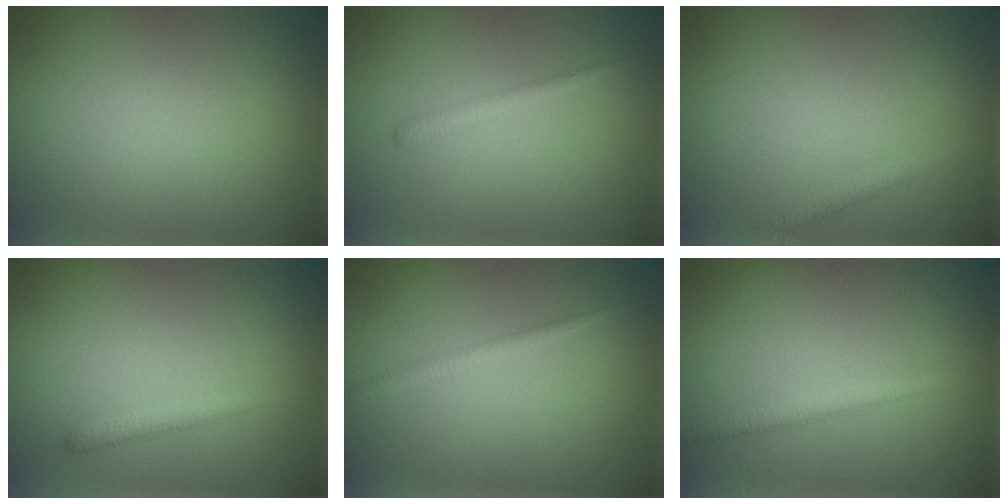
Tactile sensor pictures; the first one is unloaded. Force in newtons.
{"total": 1.4, "press": 1.4, "slide": 0.1}
{"total": 1.2, "press": 1.2, "slide": 0.0}
{"total": 1.6, "press": 1.6, "slide": 0.1}
{"total": 1.4, "press": 1.4, "slide": 0.1}
{"total": 2.1, "press": 2.1, "slide": 0.1}